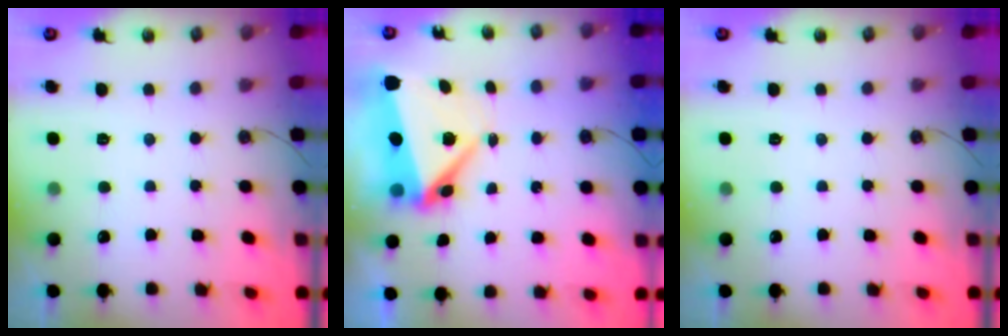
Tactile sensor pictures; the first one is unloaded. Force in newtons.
{"total": 8.6, "press": 8.4, "slide": 1.9}
{"total": 0.0}